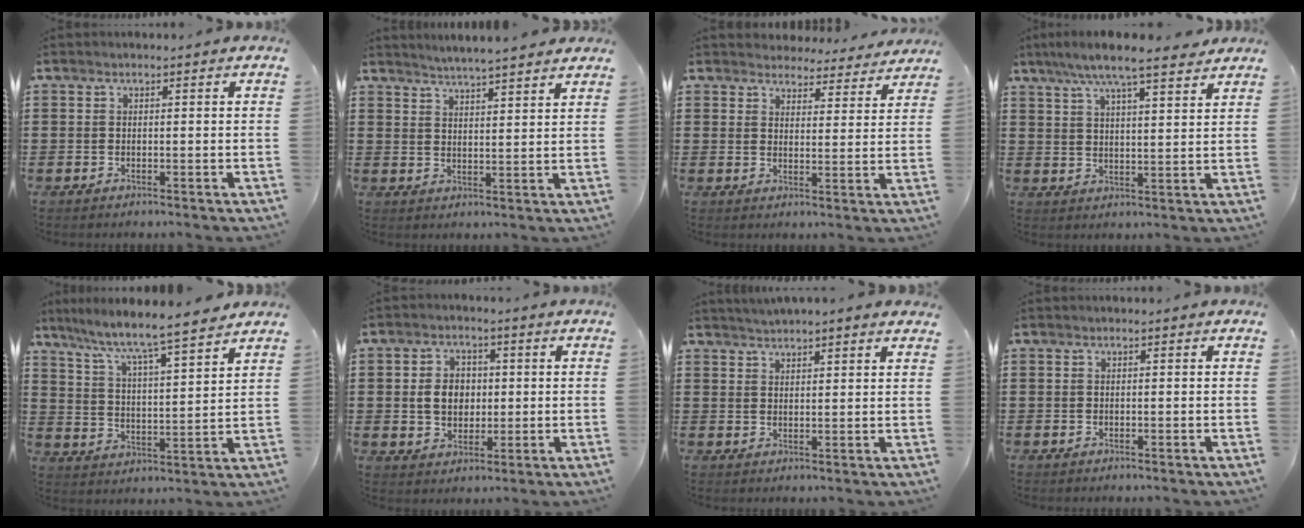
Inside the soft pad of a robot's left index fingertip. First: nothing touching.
{"total": 3.5, "force": [3.4, -0.6, 0.3], "torque": [-0.017, -0.014, 0.061]}
{"total": 4.3, "force": [4.3, 0.7, 0.1], "torque": [-0.013, -0.024, 0.075]}
{"total": 7.4, "force": [6.2, 0.7, 3.8], "torque": [-0.093, -0.015, 0.111]}
{"total": 6.0, "force": [5.5, -0.3, 2.5], "torque": [-0.072, -0.042, 0.086]}
{"total": 5.4, "force": [0.2, 4.2, 3.4], "torque": [-0.078, 0.008, -0.004]}
{"total": 2.4, "force": [2.3, -0.2, 0.2], "torque": [-0.010, -0.003, 0.044]}
{"total": 0.0}